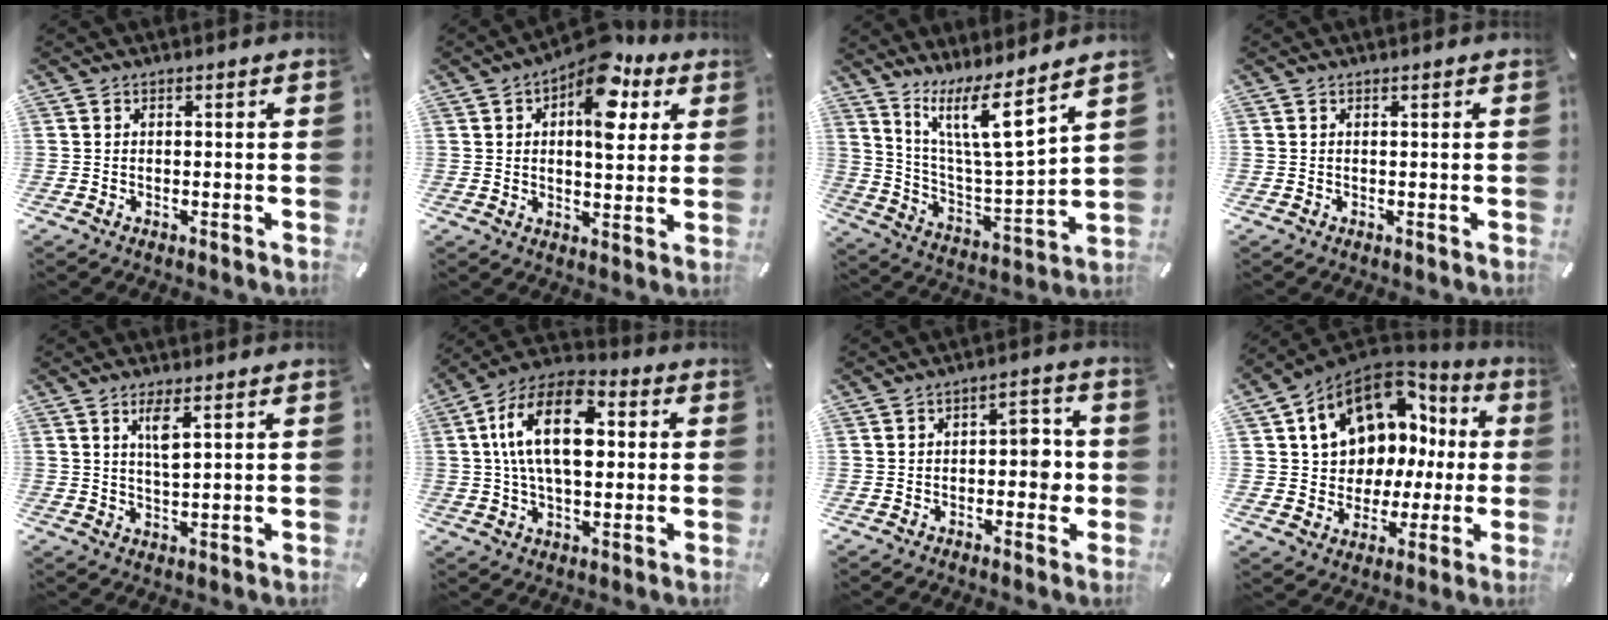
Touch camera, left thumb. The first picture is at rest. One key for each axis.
{"total": 14.0, "fx": 6.3, "fy": 7.7, "fz": 9.9, "tx": -0.133, "ty": -0.030, "tz": 0.105}
{"total": 13.8, "fx": 9.4, "fy": 2.4, "fz": 9.8, "tx": -0.183, "ty": -0.064, "tz": 0.153}
{"total": 0.0}
{"total": 4.7, "fx": 2.4, "fy": 1.0, "fz": 3.9, "tx": -0.076, "ty": -0.002, "tz": 0.038}
{"total": 16.6, "fx": 2.7, "fy": 9.8, "fz": 13.1, "tx": -0.261, "ty": 0.002, "tz": 0.043}
{"total": 6.2, "fx": -0.7, "fy": 3.6, "fz": 5.0, "tx": -0.056, "ty": 0.003, "tz": -0.020}
{"total": 14.7, "fx": 6.9, "fy": 11.0, "fz": 6.9, "tx": -0.128, "ty": -0.049, "tz": 0.133}